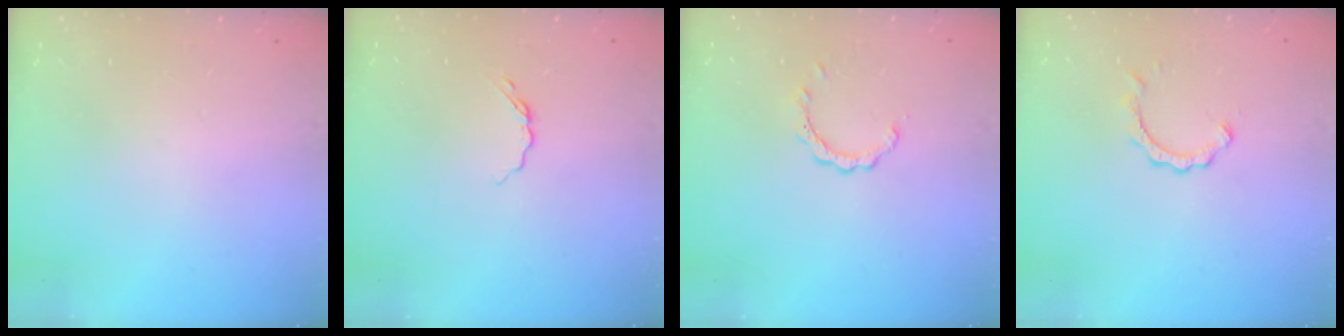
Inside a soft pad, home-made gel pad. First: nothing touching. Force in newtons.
{"total": 4.5, "press": 4.5, "slide": 0.4}
{"total": 2.6, "press": 2.6, "slide": 0.2}
{"total": 2.8, "press": 2.8, "slide": 0.3}